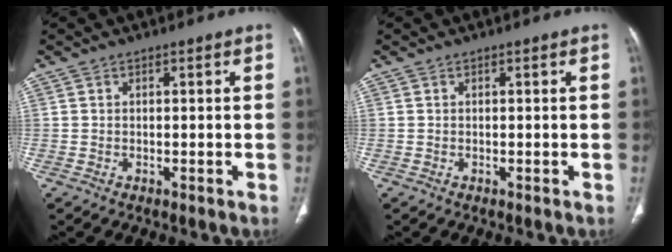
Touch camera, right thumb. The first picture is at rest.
{"total": 0.0}